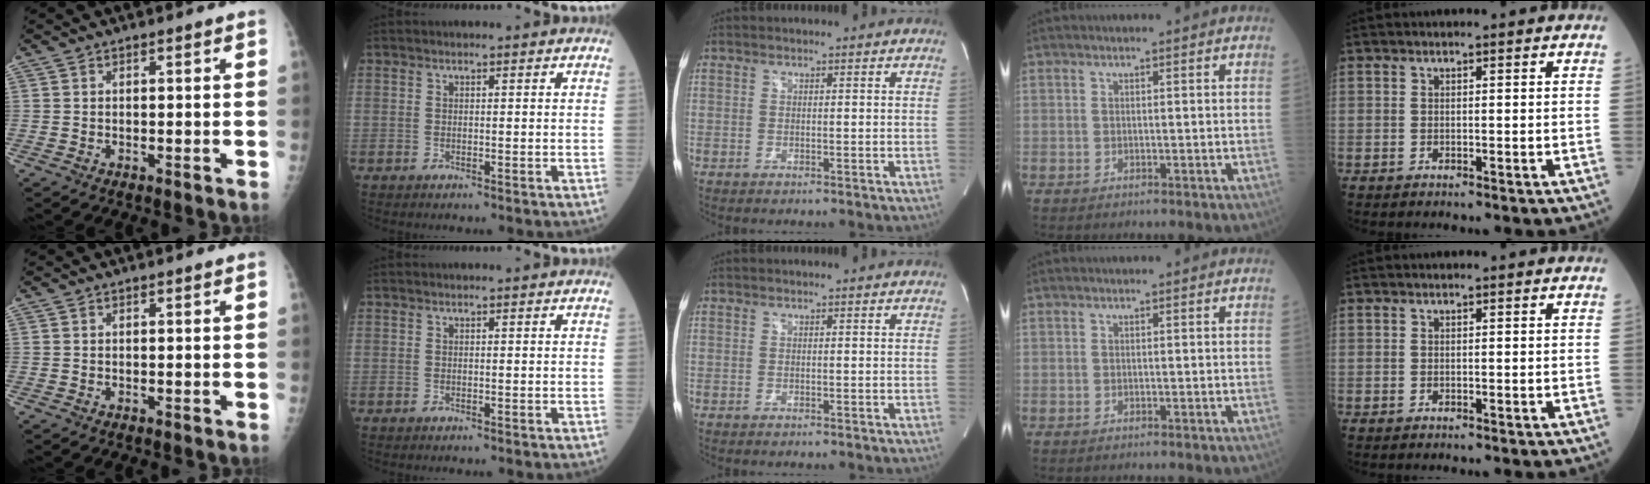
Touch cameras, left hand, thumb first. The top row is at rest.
{}